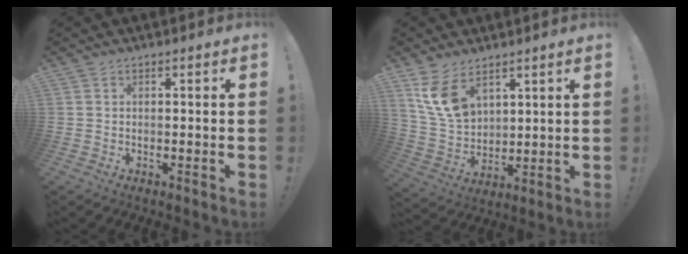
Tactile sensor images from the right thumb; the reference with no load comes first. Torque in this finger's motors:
{"motor_torque": [1.17, 1.30, 0.51, 0.21, 0.03]}